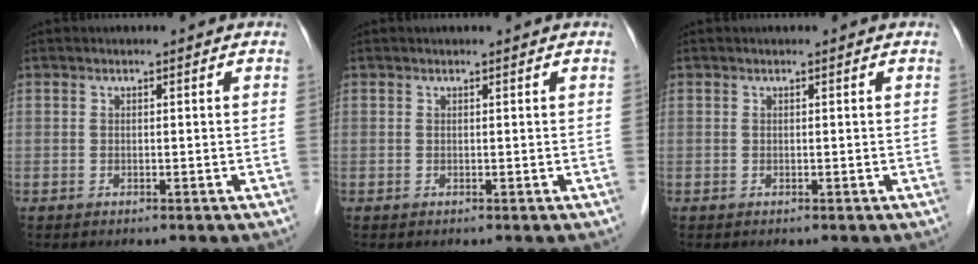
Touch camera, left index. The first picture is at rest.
{"total": 0.7, "force": [0.6, 0.0, 0.2], "torque": [-0.007, 0.005, 0.010]}
{"total": 0.0}